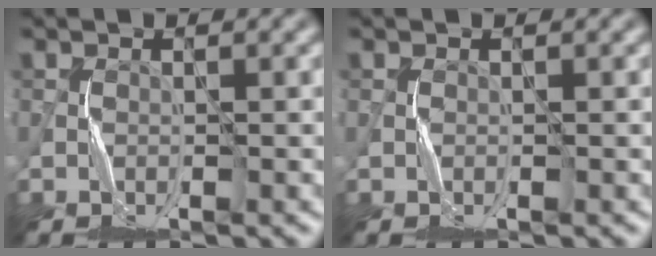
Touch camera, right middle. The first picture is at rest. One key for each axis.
{"total": 0.0}